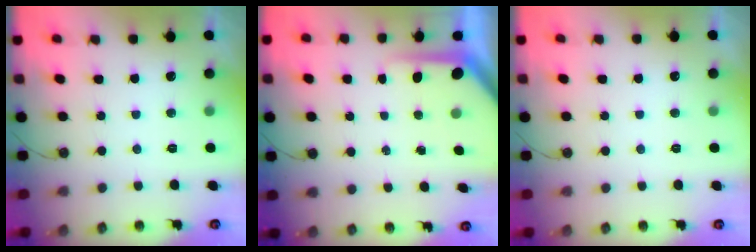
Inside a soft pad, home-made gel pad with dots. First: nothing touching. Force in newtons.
{"total": 5.7, "press": 5.7, "slide": 0.6}
{"total": 0.0}